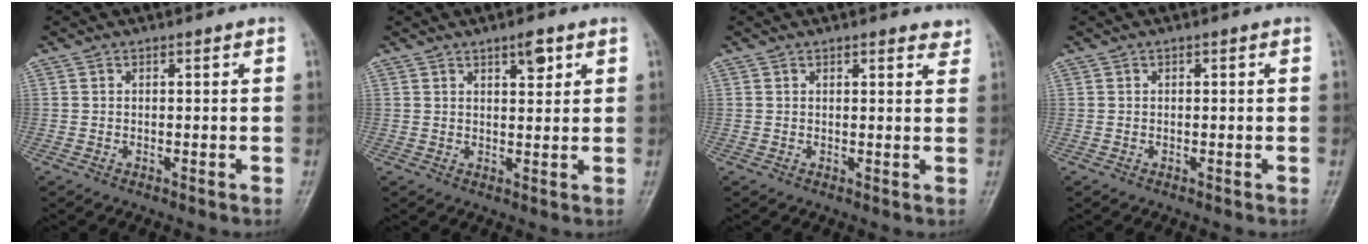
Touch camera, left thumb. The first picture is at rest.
{"total": 3.5, "force": [2.1, 1.2, 2.6], "torque": [-0.030, -0.011, 0.032]}
{"total": 2.9, "force": [2.3, 1.1, 1.4], "torque": [0.002, -0.007, 0.025]}
{"total": 0.0}